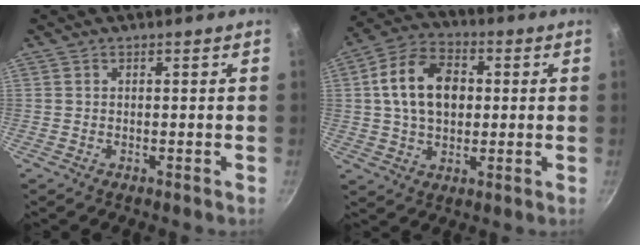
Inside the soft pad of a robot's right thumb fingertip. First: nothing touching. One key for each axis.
{"total": 13.8, "fx": 1.8, "fy": 9.6, "fz": 9.7, "tx": -0.147, "ty": 0.016, "tz": 0.019}